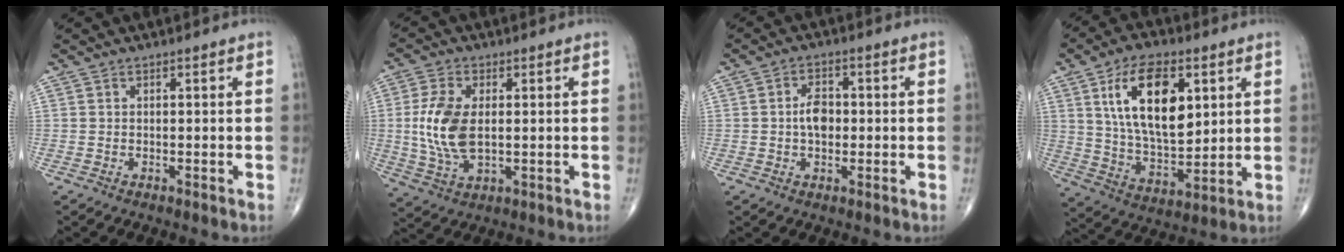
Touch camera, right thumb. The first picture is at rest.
{"total": 10.7, "force": [0.6, 5.7, 9.0], "torque": [-0.194, -0.006, 0.017]}
{"total": 4.9, "force": [-0.1, 3.2, 3.7], "torque": [-0.054, 0.009, -0.006]}
{"total": 17.8, "force": [5.9, 9.0, 14.1], "torque": [-0.221, -0.026, 0.113]}